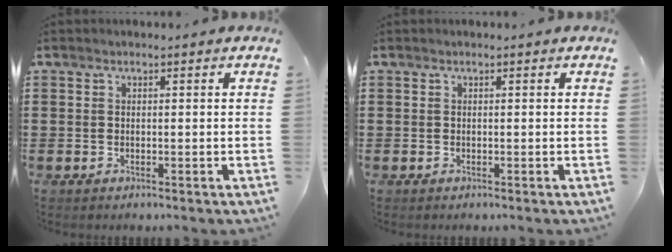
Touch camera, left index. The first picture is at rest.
{"total": 0.0}